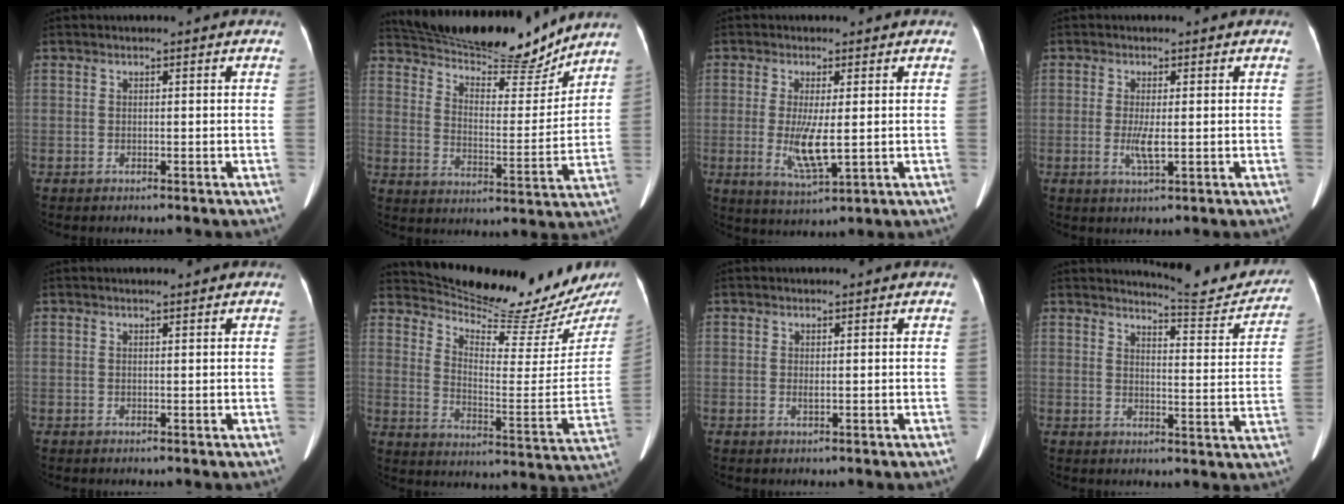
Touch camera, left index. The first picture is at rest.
{"total": 19.5, "force": [18.1, 3.1, 6.7], "torque": [-0.110, -0.014, 0.266]}
{"total": 6.2, "force": [-0.3, 1.2, 6.1], "torque": [-0.124, -0.019, -0.002]}
{"total": 3.0, "force": [-0.3, 0.5, 2.9], "torque": [-0.060, -0.006, -0.003]}
{"total": 0.9, "force": [0.8, 0.1, 0.4], "torque": [-0.006, 0.002, 0.012]}
{"total": 21.6, "force": [20.1, 1.6, 7.5], "torque": [-0.121, -0.089, 0.273]}
{"total": 0.6, "force": [0.2, 0.2, 0.6], "torque": [-0.014, -0.002, 0.003]}
{"total": 11.1, "force": [11.0, 0.8, 1.7], "torque": [-0.014, -0.043, 0.126]}